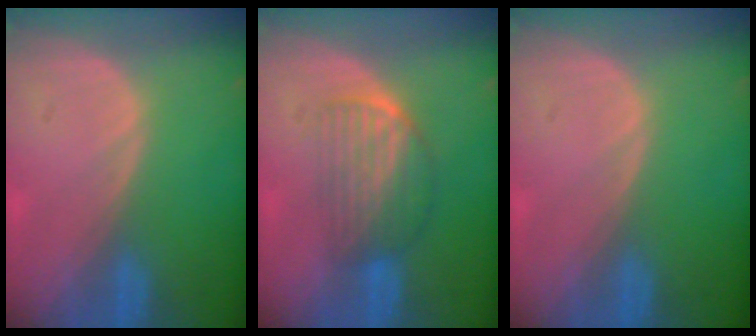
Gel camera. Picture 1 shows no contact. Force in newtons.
{"total": 6.9, "press": 5.8, "slide": 3.7}
{"total": 0.0}